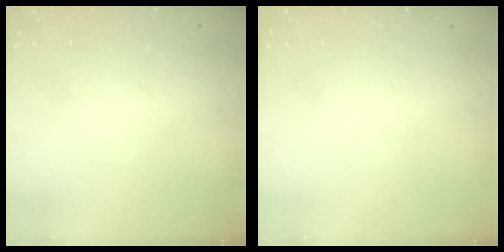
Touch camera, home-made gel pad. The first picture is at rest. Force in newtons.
{"total": 0.0}